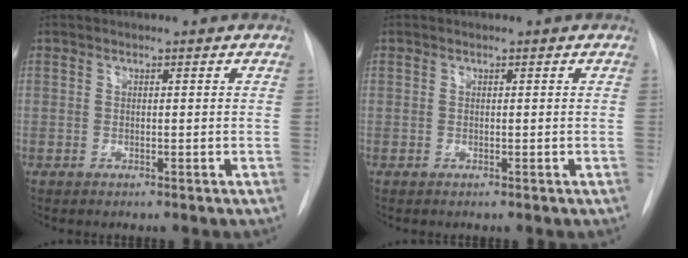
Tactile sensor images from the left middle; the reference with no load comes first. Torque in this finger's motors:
{"motor_torque": [0.11, -0.14, 0.04, 0.01]}